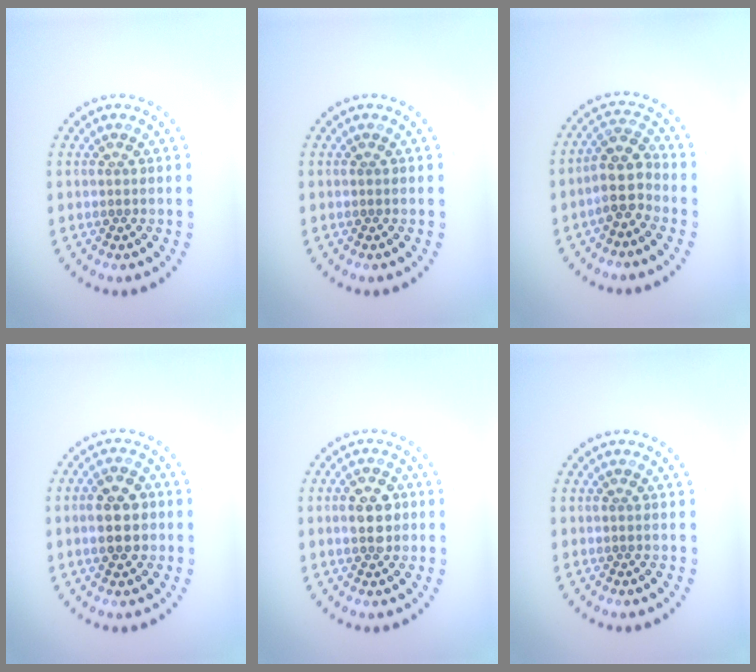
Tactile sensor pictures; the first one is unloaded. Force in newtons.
{"total": 0.0}
{"total": 3.2, "press": 2.7, "slide": 1.7}
{"total": 4.1, "press": 4.1, "slide": 0.2}
{"total": 2.8, "press": 2.8, "slide": 0.1}
{"total": 0.0}